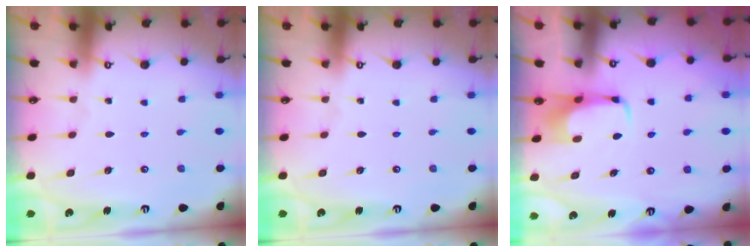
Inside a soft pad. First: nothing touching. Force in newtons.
{"total": 0.0}
{"total": 3.3, "press": 3.3, "slide": 0.3}